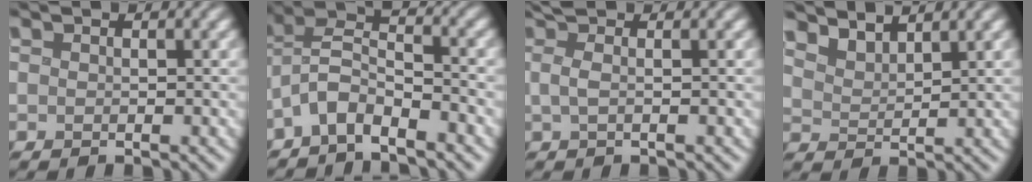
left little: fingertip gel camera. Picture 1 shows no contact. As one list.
[{"total": 4.3, "force": [-2.8, 1.2, 3.0], "torque": [-0.059, 0.010, -0.064]}, {"total": 2.3, "force": [0.8, 0.8, 2.0], "torque": [-0.038, 0.002, 0.000]}, {"total": 3.5, "force": [3.2, 1.0, 1.0], "torque": [-0.026, -0.004, 0.063]}]